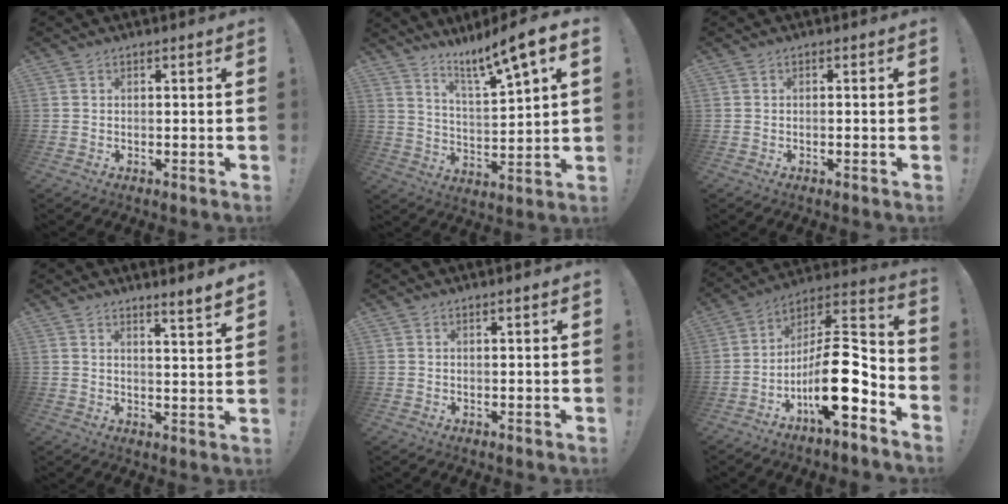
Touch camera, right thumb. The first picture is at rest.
{"total": 10.4, "force": [7.9, -0.2, 6.8], "torque": [-0.120, -0.064, 0.121]}
{"total": 0.7, "force": [-0.6, -0.1, 0.3], "torque": [-0.012, 0.003, -0.009]}
{"total": 4.4, "force": [3.5, -0.8, 2.5], "torque": [-0.030, -0.034, 0.056]}
{"total": 0.8, "force": [0.4, -0.4, 0.6], "torque": [-0.011, -0.001, 0.007]}
{"total": 18.5, "force": [-6.3, 6.1, 16.3], "torque": [-0.293, 0.027, -0.100]}